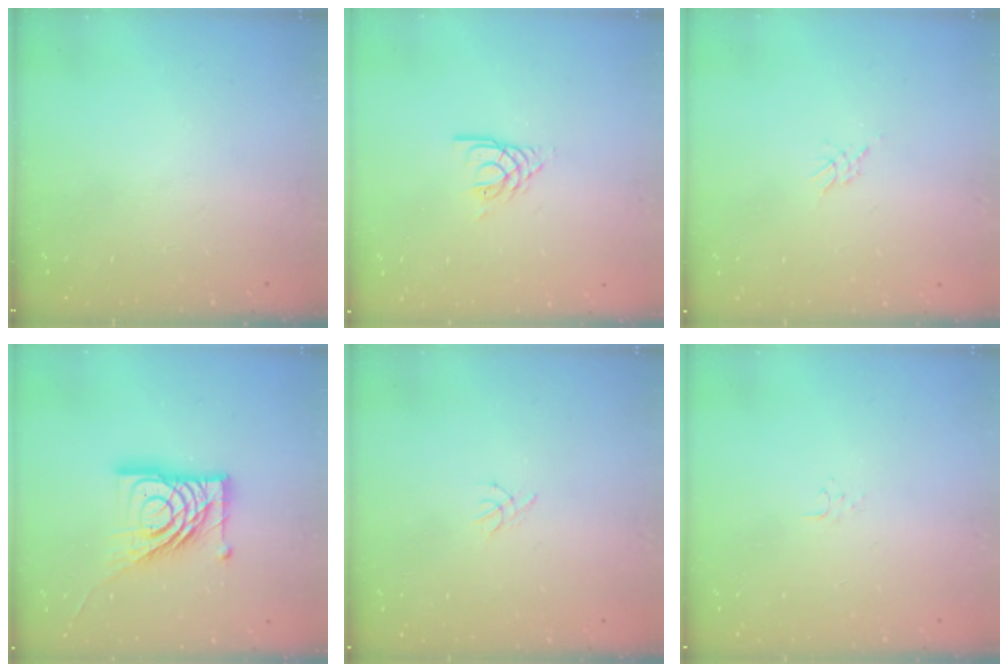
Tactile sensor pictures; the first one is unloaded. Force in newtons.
{"total": 3.3, "press": 3.2, "slide": 0.4}
{"total": 2.1, "press": 2.1, "slide": 0.5}
{"total": 17.8, "press": 17.7, "slide": 2.0}
{"total": 1.3, "press": 1.2, "slide": 0.4}
{"total": 4.1, "press": 4.1, "slide": 0.6}